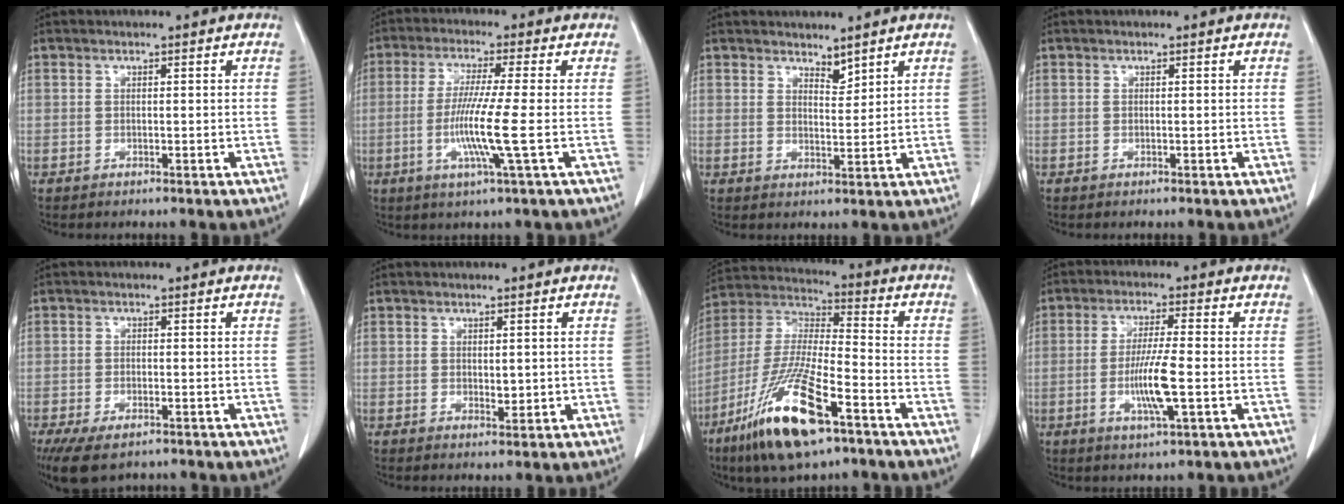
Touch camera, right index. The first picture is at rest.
{"total": 8.7, "force": [-1.7, -1.3, 8.4], "torque": [-0.169, -0.020, -0.036]}
{"total": 2.6, "force": [2.3, 0.8, 0.8], "torque": [-0.011, -0.007, 0.042]}
{"total": 0.0}
{"total": 7.1, "force": [-4.9, 3.0, 4.1], "torque": [-0.071, -0.010, -0.078]}
{"total": 1.7, "force": [0.2, 0.9, 1.4], "torque": [-0.020, -0.005, 0.006]}
{"total": 17.9, "force": [-10.0, 3.5, 14.5], "torque": [-0.320, -0.039, -0.184]}
{"total": 7.4, "force": [-1.7, 0.1, 7.2], "torque": [-0.139, -0.009, -0.032]}